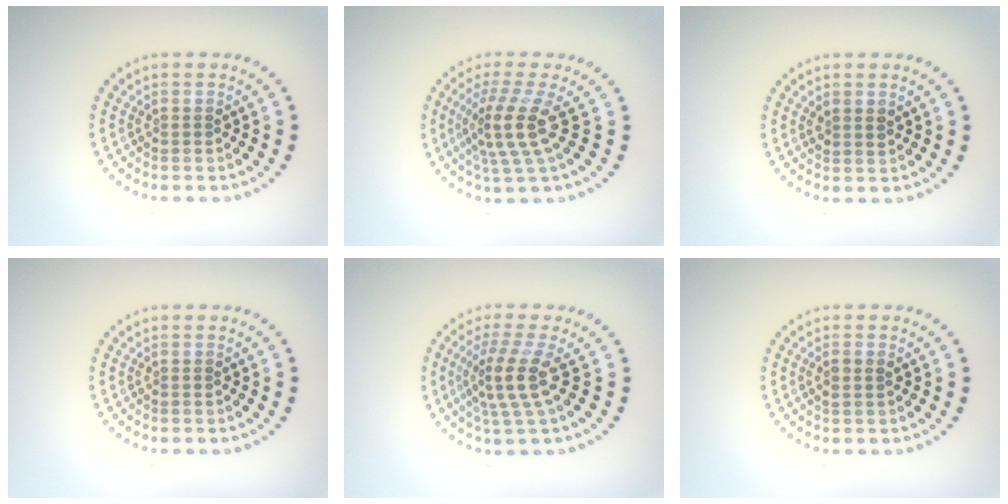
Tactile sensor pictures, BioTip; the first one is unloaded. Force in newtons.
{"total": 3.9, "press": 2.9, "slide": 2.5}
{"total": 1.1, "press": 1.0, "slide": 0.5}
{"total": 0.0}
{"total": 3.6, "press": 2.8, "slide": 2.2}
{"total": 1.1, "press": 1.1, "slide": 0.2}